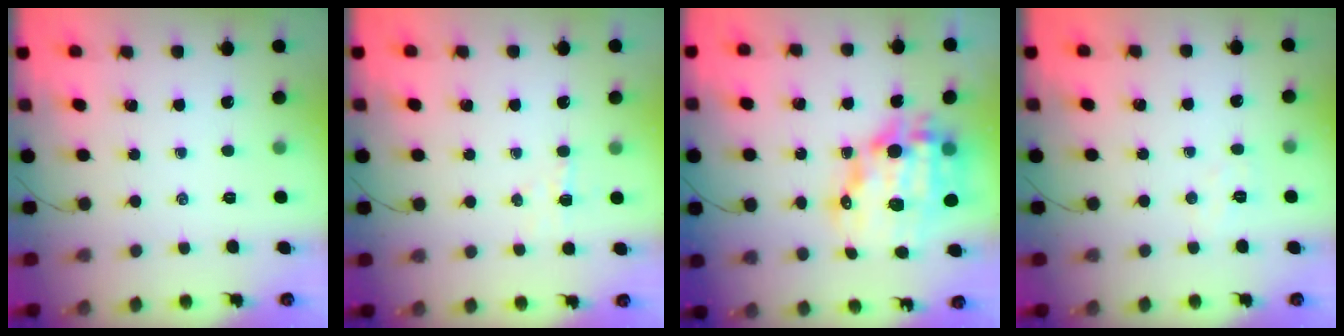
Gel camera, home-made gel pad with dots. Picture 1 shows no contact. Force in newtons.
{"total": 3.1, "press": 3.1, "slide": 0.6}
{"total": 17.9, "press": 17.4, "slide": 4.1}
{"total": 3.8, "press": 3.7, "slide": 0.8}